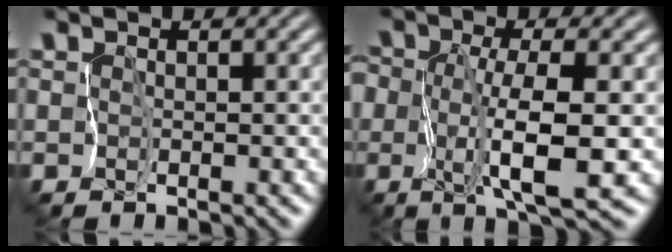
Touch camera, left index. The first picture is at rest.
{"total": 5.1, "force": [-0.3, 1.3, 4.9], "torque": [-0.102, -0.003, -0.010]}